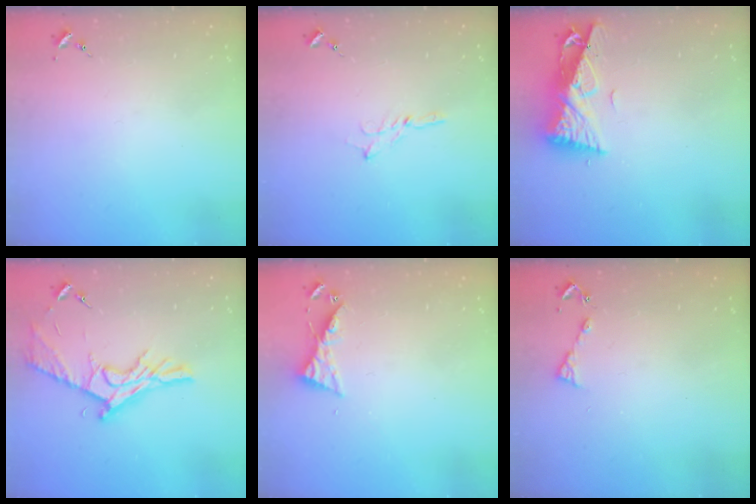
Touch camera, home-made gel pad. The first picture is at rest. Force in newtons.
{"total": 2.0, "press": 2.0, "slide": 0.2}
{"total": 10.1, "press": 10.0, "slide": 1.4}
{"total": 13.9, "press": 13.9, "slide": 0.7}
{"total": 5.2, "press": 5.2, "slide": 0.4}
{"total": 5.6, "press": 5.6, "slide": 0.7}